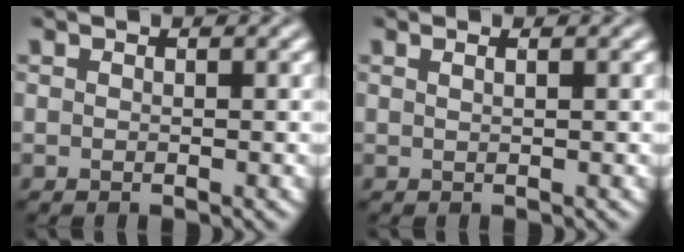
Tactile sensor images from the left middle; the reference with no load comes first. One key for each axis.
{"total": 1.4, "fx": 0.6, "fy": 0.6, "fz": 1.0, "tx": 0.002, "ty": 0.003, "tz": -0.009}